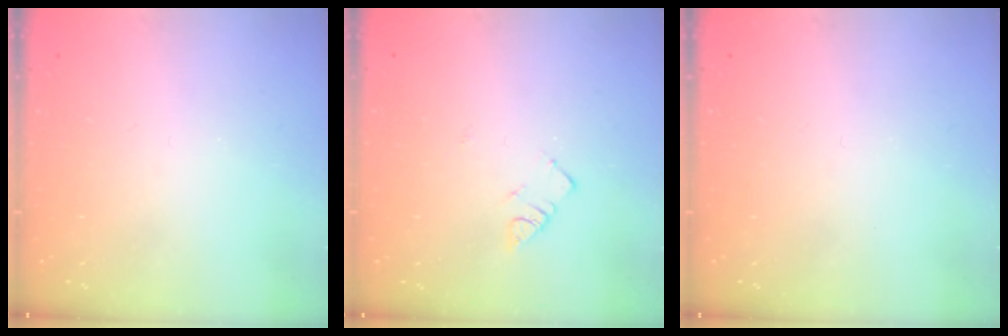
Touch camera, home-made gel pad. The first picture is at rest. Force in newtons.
{"total": 2.6, "press": 2.6, "slide": 0.4}
{"total": 0.0}